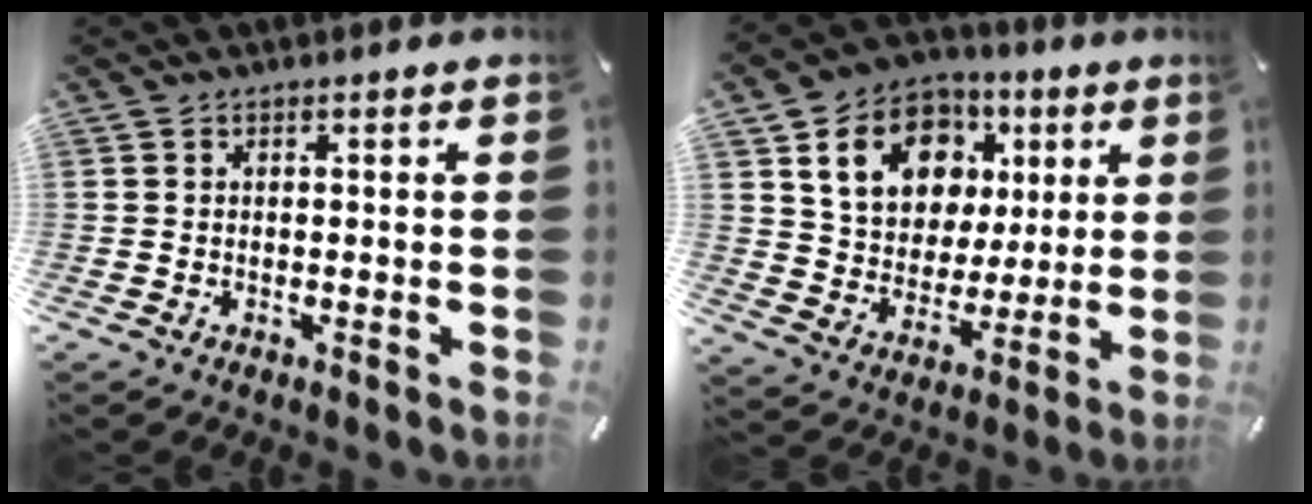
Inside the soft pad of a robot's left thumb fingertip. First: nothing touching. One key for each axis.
{"total": 16.1, "fx": 6.3, "fy": 13.0, "fz": 7.2, "tx": -0.119, "ty": -0.011, "tz": 0.122}